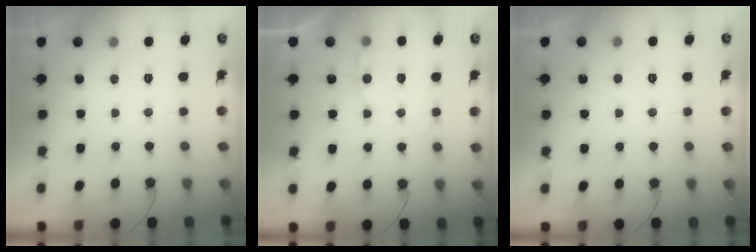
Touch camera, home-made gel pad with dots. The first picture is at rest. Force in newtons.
{"total": 3.0, "press": 3.0, "slide": 0.4}
{"total": 1.9, "press": 1.9, "slide": 0.3}